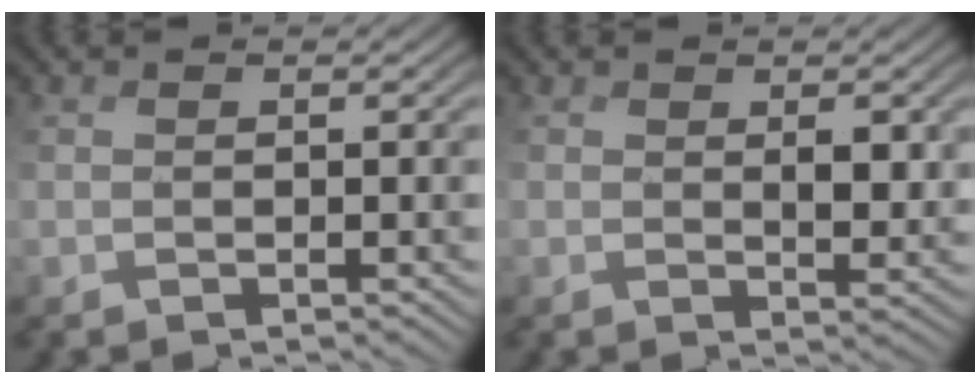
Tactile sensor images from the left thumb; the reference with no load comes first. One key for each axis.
{"total": 3.6, "fx": 1.3, "fy": 1.9, "fz": 2.8, "tx": -0.059, "ty": -0.002, "tz": 0.030}